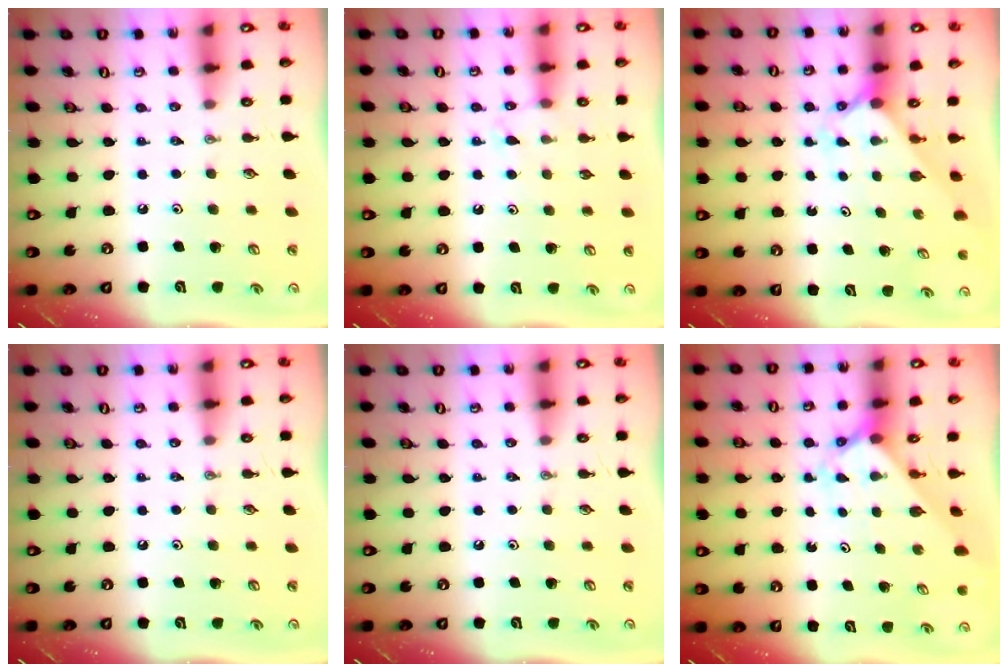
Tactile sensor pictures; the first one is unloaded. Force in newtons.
{"total": 6.6, "press": 6.5, "slide": 0.9}
{"total": 1.9, "press": 1.9, "slide": 0.2}
{"total": 0.0}
{"total": 0.0}
{"total": 2.1, "press": 2.1, "slide": 0.1}